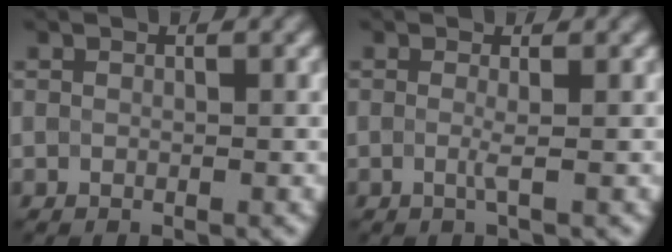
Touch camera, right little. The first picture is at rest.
{"total": 0.5, "force": [-0.4, 0.0, 0.4], "torque": [-0.012, -0.003, -0.011]}